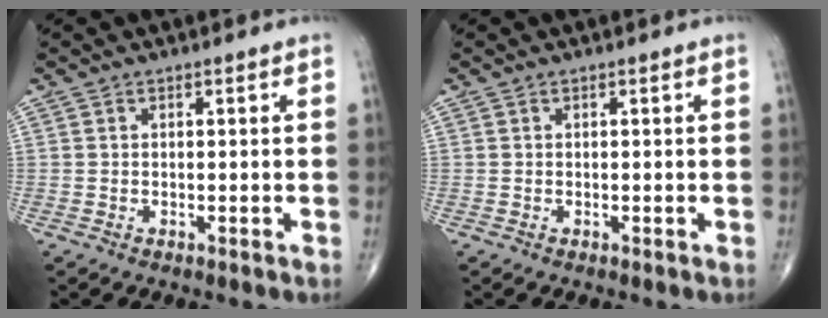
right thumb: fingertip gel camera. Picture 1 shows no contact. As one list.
[{"total": 0.0}]